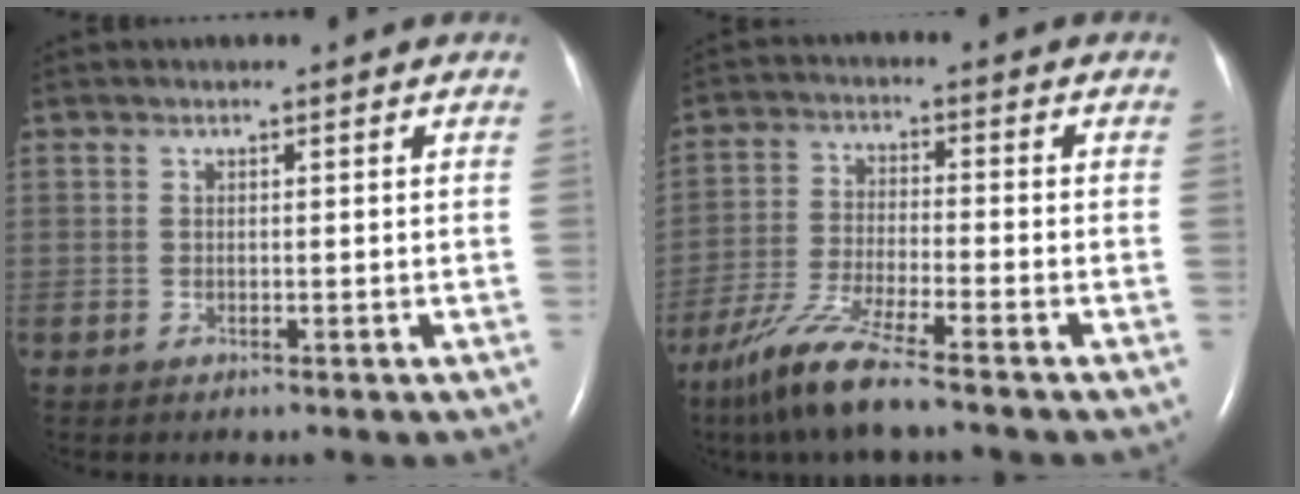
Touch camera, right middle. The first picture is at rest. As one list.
[{"total": 8.8, "force": [-6.6, 0.0, 5.8], "torque": [-0.127, -0.032, -0.131]}]